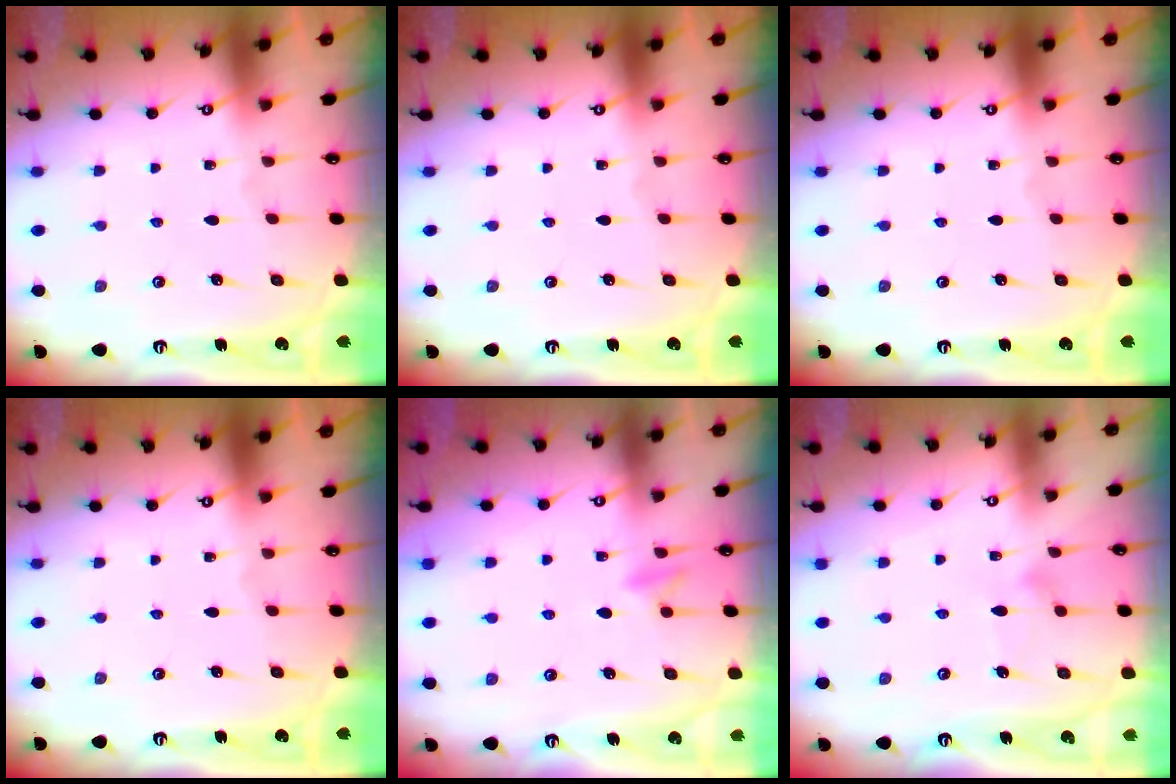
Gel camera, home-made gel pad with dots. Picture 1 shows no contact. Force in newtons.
{"total": 0.0}
{"total": 0.0}
{"total": 0.0}
{"total": 4.9, "press": 4.8, "slide": 0.9}
{"total": 9.4, "press": 9.4, "slide": 0.3}